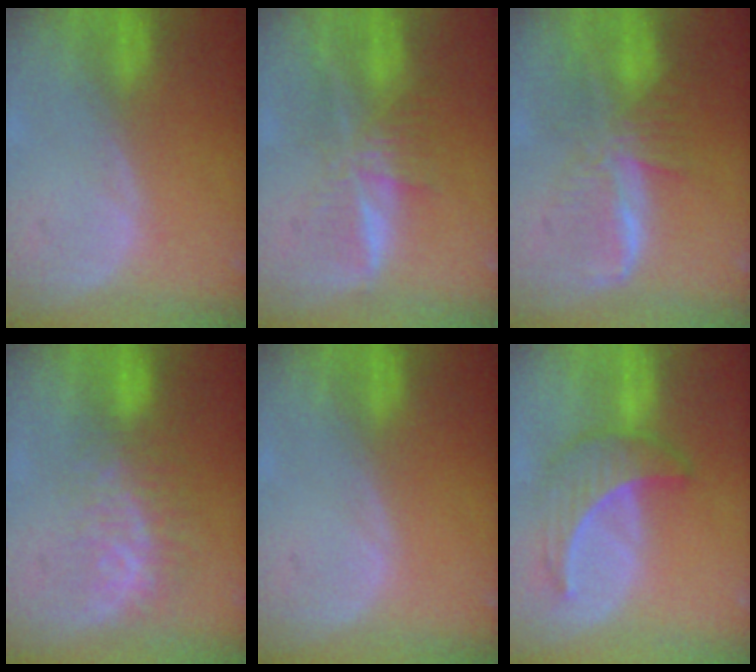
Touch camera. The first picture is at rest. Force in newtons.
{"total": 7.0, "press": 6.0, "slide": 3.7}
{"total": 8.1, "press": 7.0, "slide": 4.1}
{"total": 8.1, "press": 7.0, "slide": 4.2}
{"total": 0.0}
{"total": 6.4, "press": 6.2, "slide": 1.4}